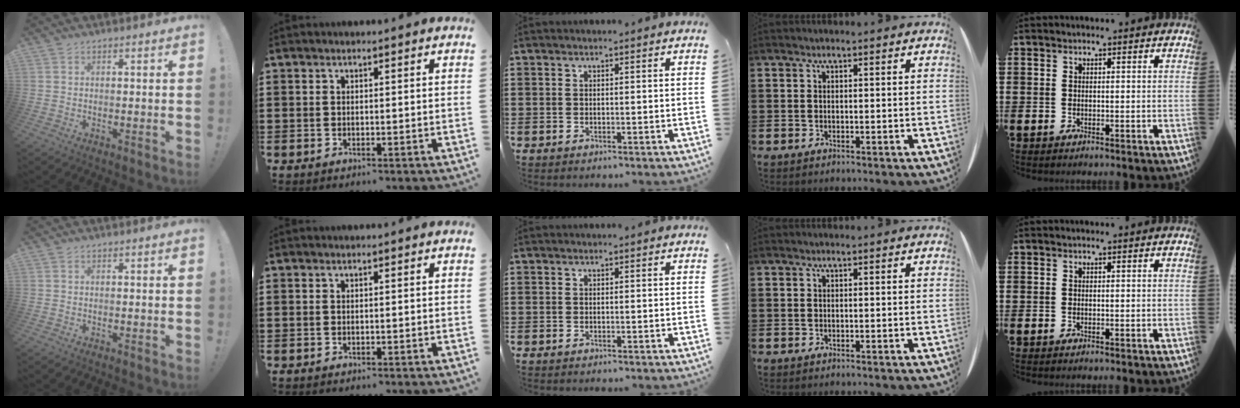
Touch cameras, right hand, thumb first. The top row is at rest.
{}